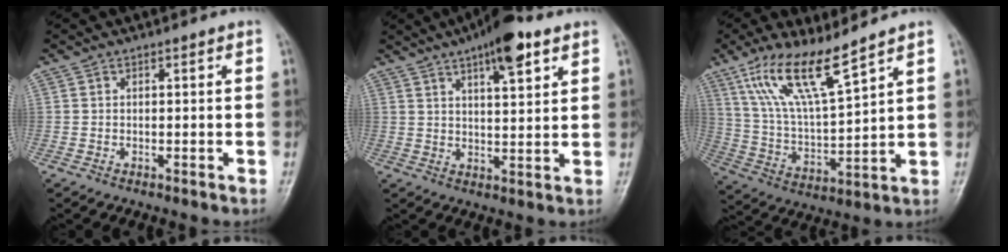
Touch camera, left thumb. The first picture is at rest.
{"total": 10.5, "force": [6.2, 3.2, 7.9], "torque": [-0.104, -0.021, 0.091]}
{"total": 13.4, "force": [9.1, 2.5, 9.5], "torque": [-0.177, -0.046, 0.190]}